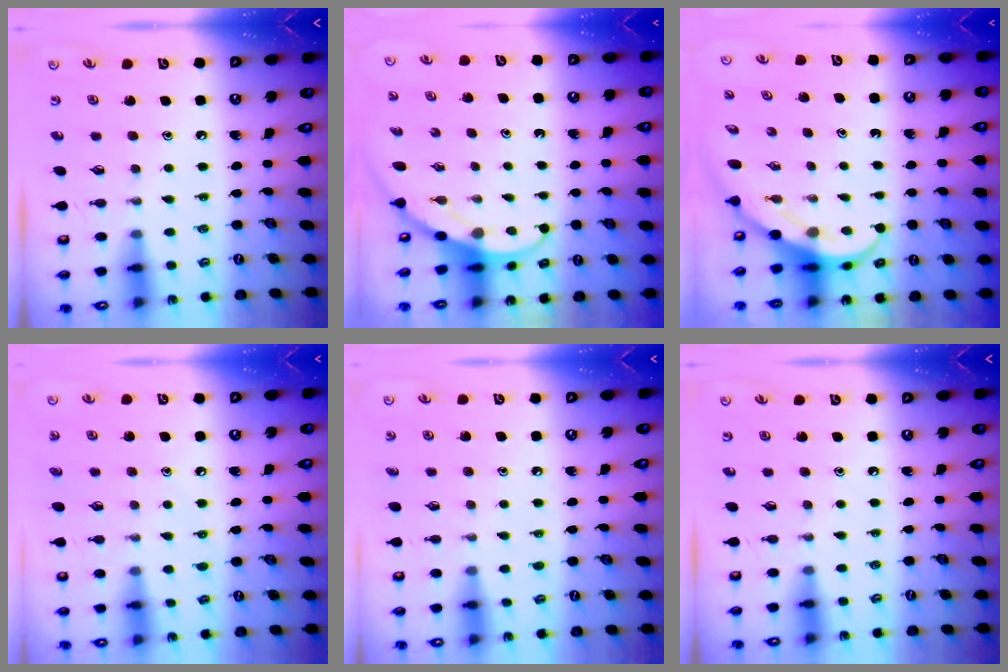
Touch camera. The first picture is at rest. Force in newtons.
{"total": 3.6, "press": 3.5, "slide": 0.4}
{"total": 7.4, "press": 7.4, "slide": 0.8}
{"total": 3.9, "press": 3.9, "slide": 0.4}
{"total": 4.9, "press": 4.9, "slide": 0.5}
{"total": 0.0}